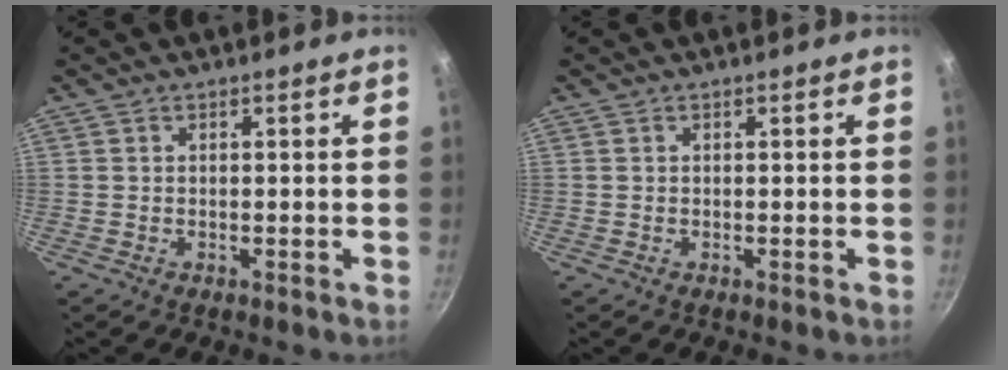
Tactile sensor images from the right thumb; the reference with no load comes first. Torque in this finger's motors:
{"motor_torque": [-0.06, 0.06, 0.01, -0.01, 0.00]}